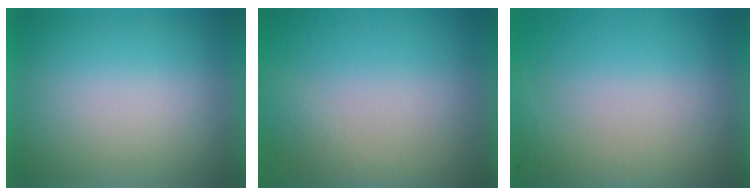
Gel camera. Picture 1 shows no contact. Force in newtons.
{"total": 8.2}
{"total": 4.9}